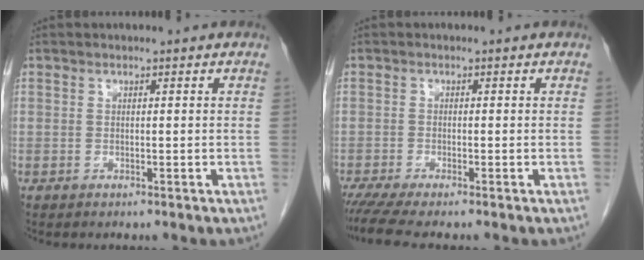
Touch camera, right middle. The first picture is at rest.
{"total": 4.3, "force": [-3.6, -0.3, 2.4], "torque": [-0.037, -0.012, -0.063]}